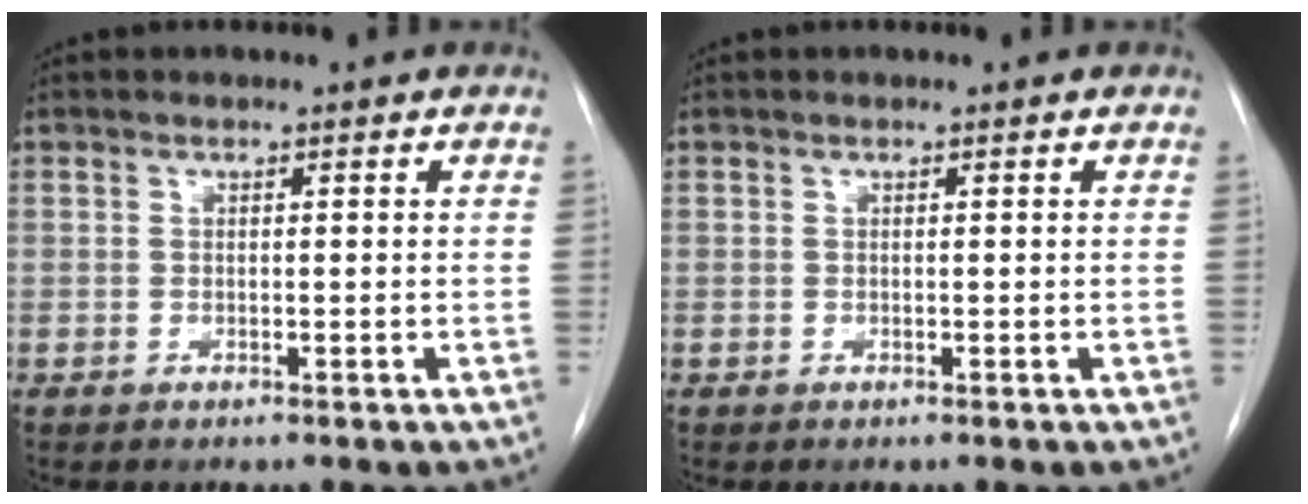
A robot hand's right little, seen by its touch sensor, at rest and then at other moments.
{"total": 0.0}